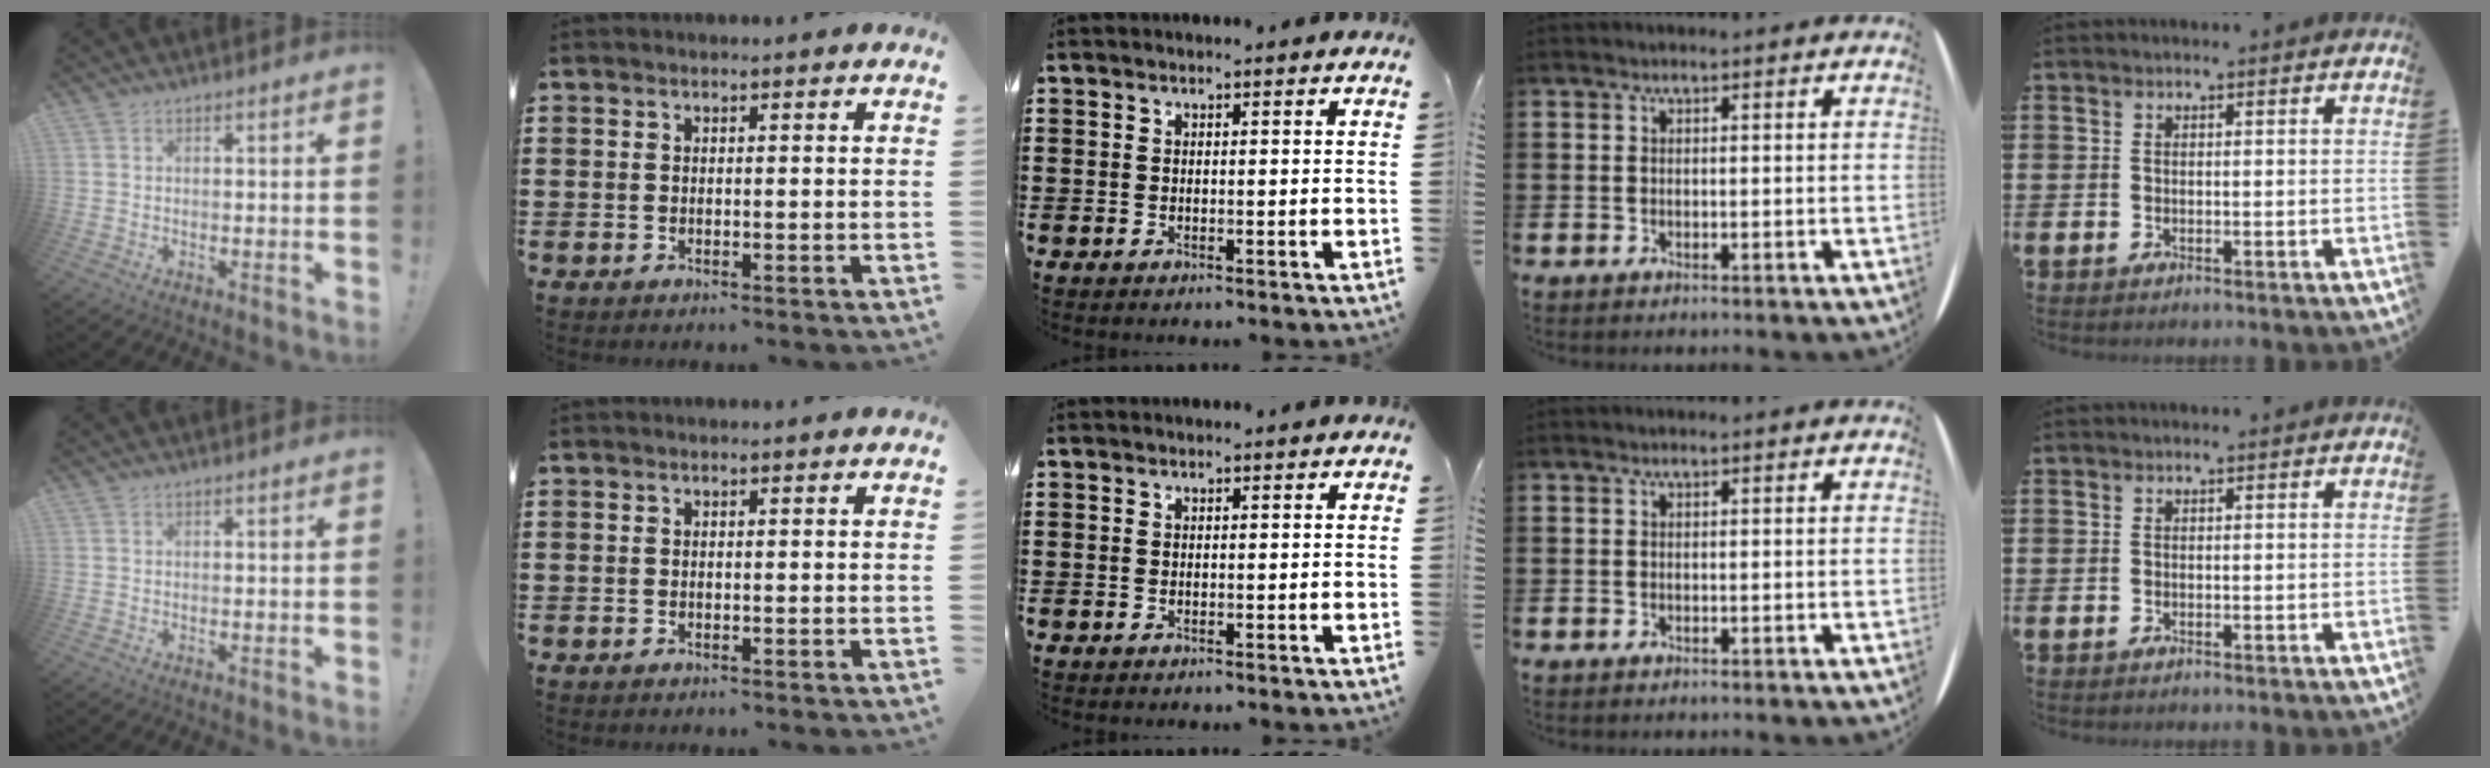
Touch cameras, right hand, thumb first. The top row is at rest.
{}